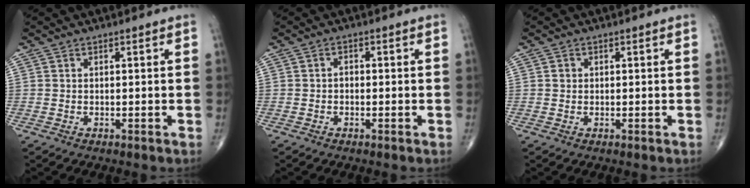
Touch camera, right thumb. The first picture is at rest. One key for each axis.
{"total": 1.3, "fx": -0.3, "fy": 1.0, "fz": 0.8, "tx": -0.007, "ty": 0.006, "tz": -0.008}
{"total": 0.9, "fx": 0.1, "fy": 0.8, "fz": 0.3, "tx": -0.001, "ty": 0.002, "tz": 0.002}